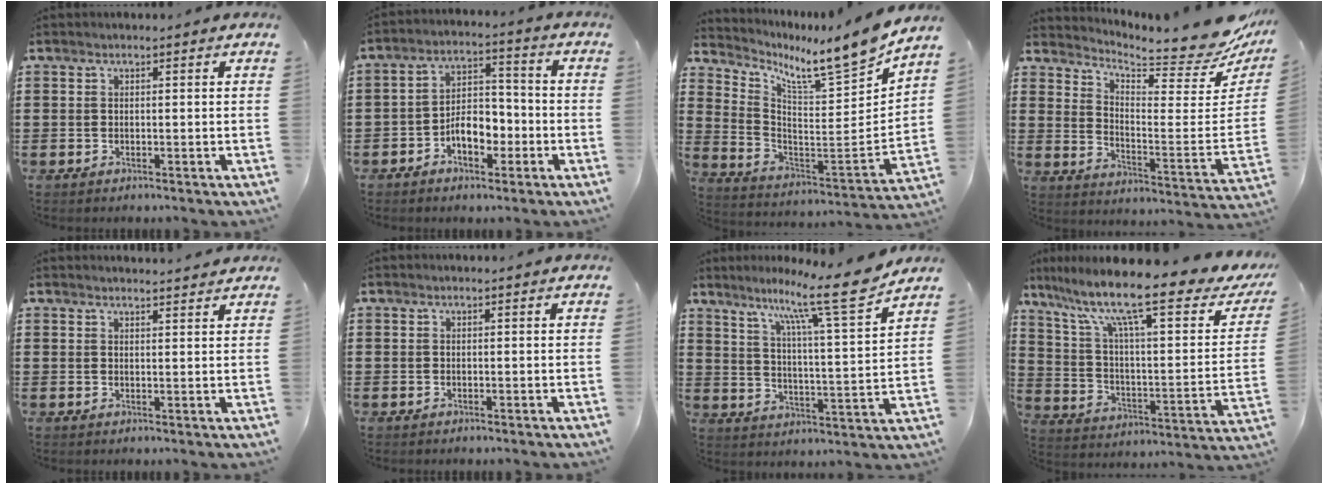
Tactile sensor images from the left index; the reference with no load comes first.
{"total": 6.5, "force": [-2.9, 3.7, 4.5], "torque": [-0.062, 0.009, -0.056]}
{"total": 8.4, "force": [7.7, -0.3, 3.3], "torque": [-0.069, -0.086, 0.116]}
{"total": 7.2, "force": [6.8, 0.4, 2.4], "torque": [-0.056, -0.065, 0.114]}
{"total": 1.9, "force": [1.8, -0.1, 0.2], "torque": [-0.008, -0.002, 0.036]}
{"total": 0.0}
{"total": 12.3, "force": [9.8, -0.2, 7.4], "torque": [-0.140, -0.060, 0.154]}
{"total": 14.8, "force": [10.6, 1.7, 10.2], "torque": [-0.217, -0.068, 0.168]}